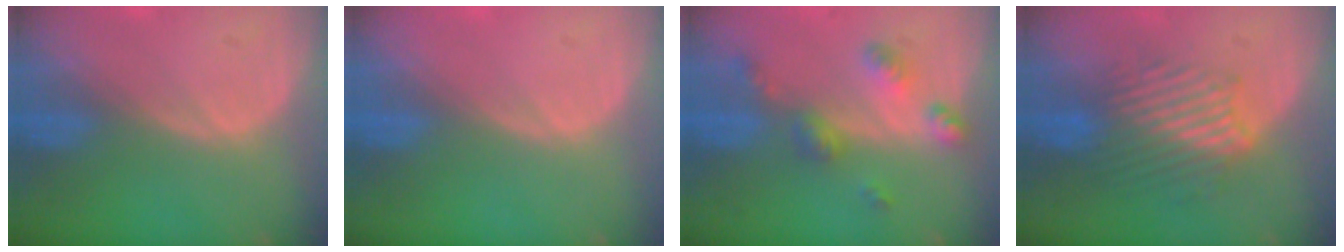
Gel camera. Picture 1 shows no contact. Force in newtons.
{"total": 0.0}
{"total": 6.2, "press": 5.5, "slide": 3.0}
{"total": 9.5, "press": 8.1, "slide": 5.1}